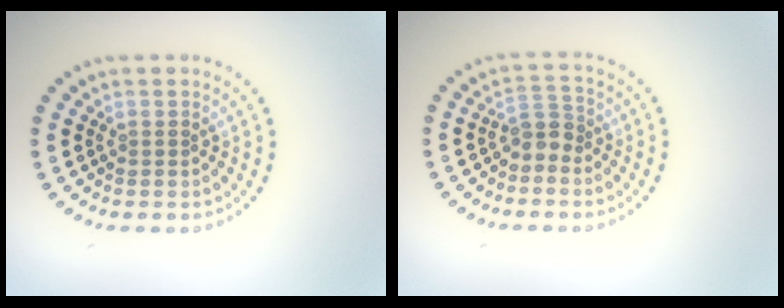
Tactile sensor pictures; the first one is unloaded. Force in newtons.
{"total": 2.0, "press": 1.6, "slide": 1.2}